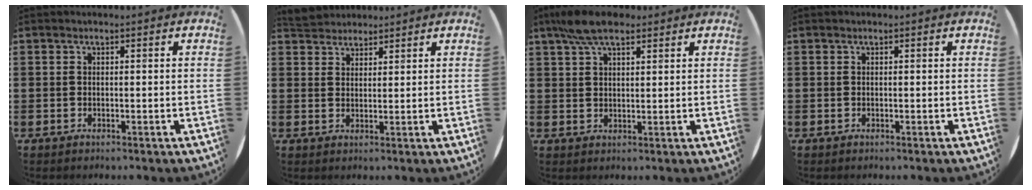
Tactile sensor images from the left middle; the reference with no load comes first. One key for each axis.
{"total": 3.2, "fx": 3.1, "fy": 0.8, "fz": -0.1, "tx": -0.005, "ty": -0.003, "tz": 0.060}
{"total": 5.9, "fx": 4.4, "fy": 2.2, "fz": 3.3, "tx": -0.076, "ty": 0.000, "tz": 0.082}
{"total": 0.0}